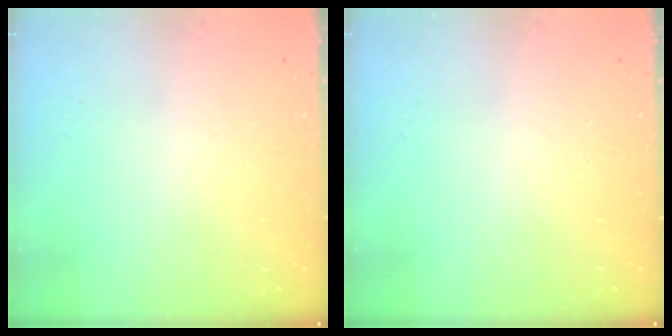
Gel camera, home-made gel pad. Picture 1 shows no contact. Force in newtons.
{"total": 0.0}